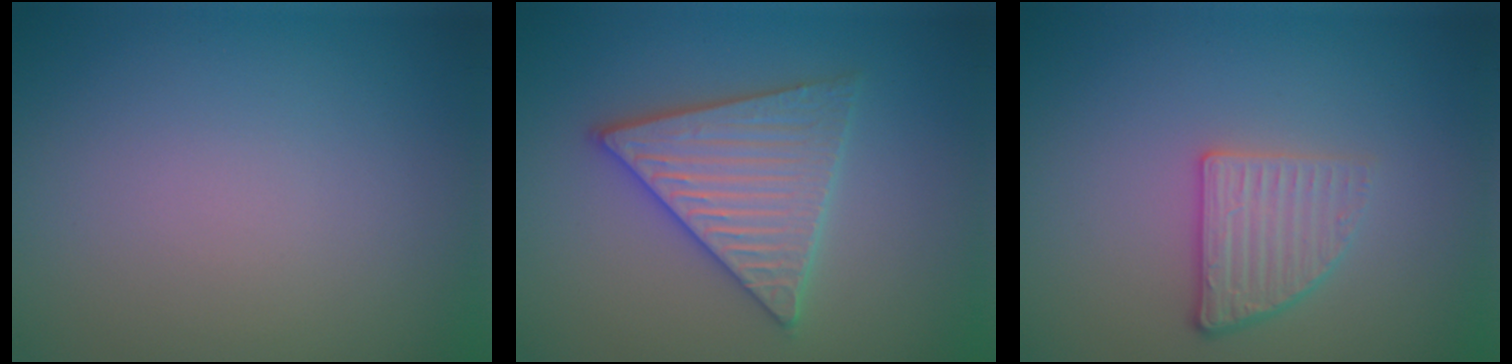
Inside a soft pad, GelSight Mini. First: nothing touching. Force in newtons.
{"total": 5.7, "press": 5.6, "slide": 0.8}
{"total": 2.6, "press": 2.3, "slide": 1.3}